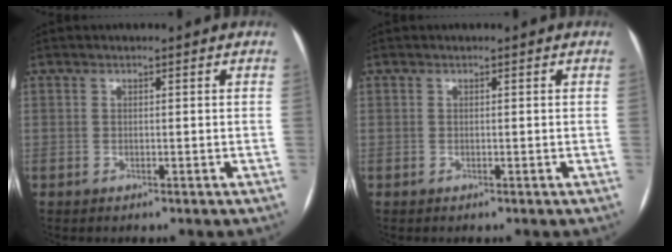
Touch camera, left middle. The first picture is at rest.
{"total": 0.0}